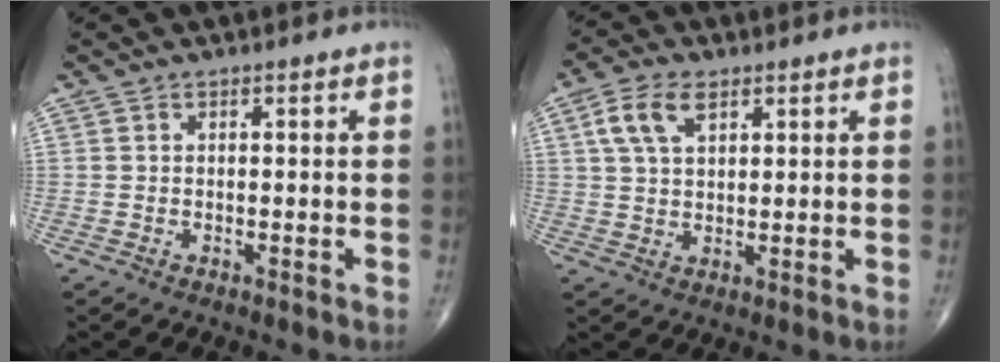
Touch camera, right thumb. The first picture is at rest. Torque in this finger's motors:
{"motor_torque": [0.01, 0.16, 0.15, 0.11, 0.20]}